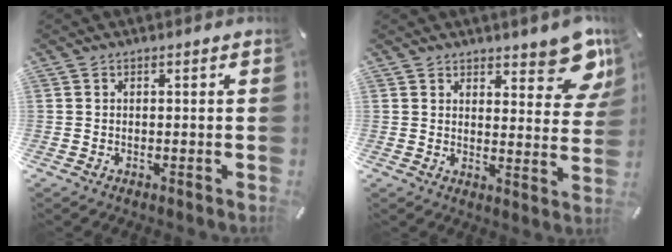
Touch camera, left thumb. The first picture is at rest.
{"total": 10.7, "force": [7.5, 4.7, 6.0], "torque": [-0.056, -0.055, 0.130]}